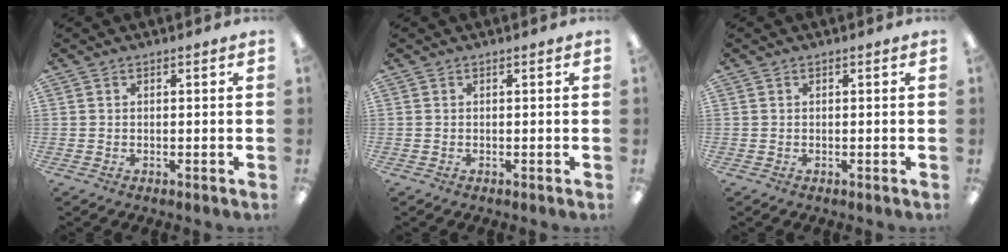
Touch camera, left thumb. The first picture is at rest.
{"total": 0.0}
{"total": 0.0}